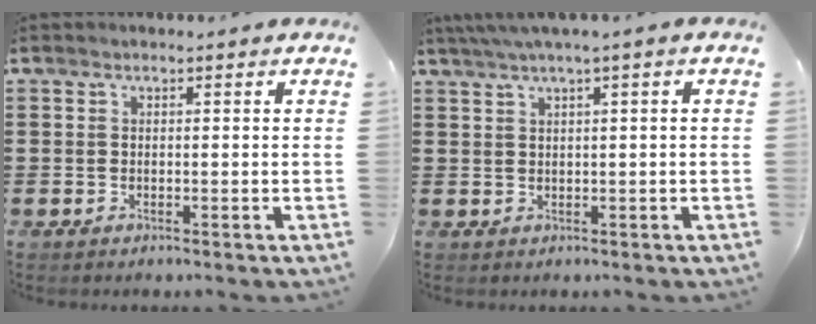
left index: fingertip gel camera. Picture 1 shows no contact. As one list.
[{"total": 2.1, "force": [0.8, -0.3, 1.9], "torque": [-0.033, -0.003, 0.015]}]